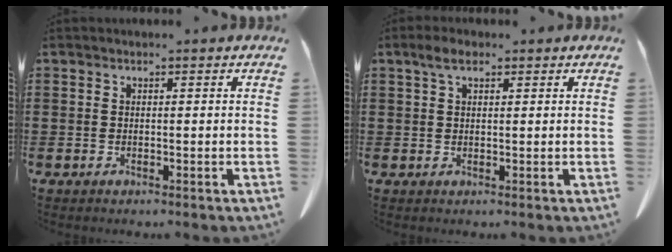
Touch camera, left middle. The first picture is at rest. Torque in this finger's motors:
{"motor_torque": [1.45, 0.69, 0.19, 0.04]}